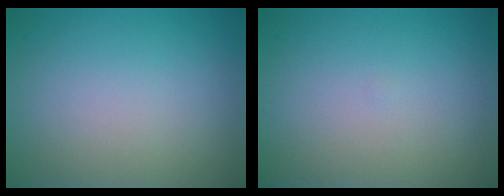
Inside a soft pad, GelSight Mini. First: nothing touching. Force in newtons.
{"total": 0.0}